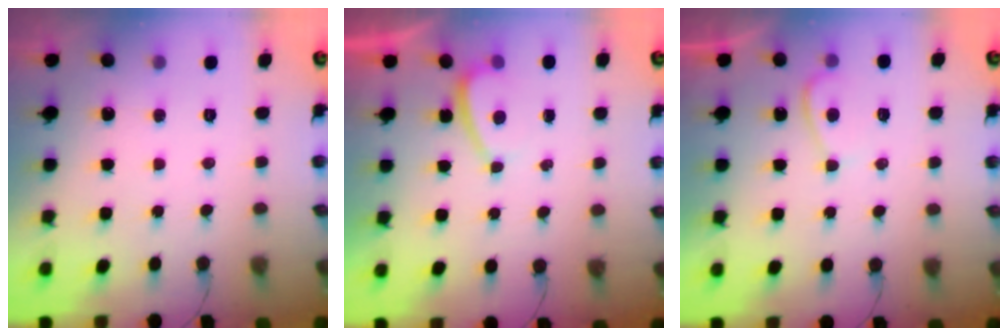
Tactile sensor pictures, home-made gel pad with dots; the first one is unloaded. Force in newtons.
{"total": 1.0, "press": 0.9, "slide": 0.5}
{"total": 4.0, "press": 3.9, "slide": 0.6}